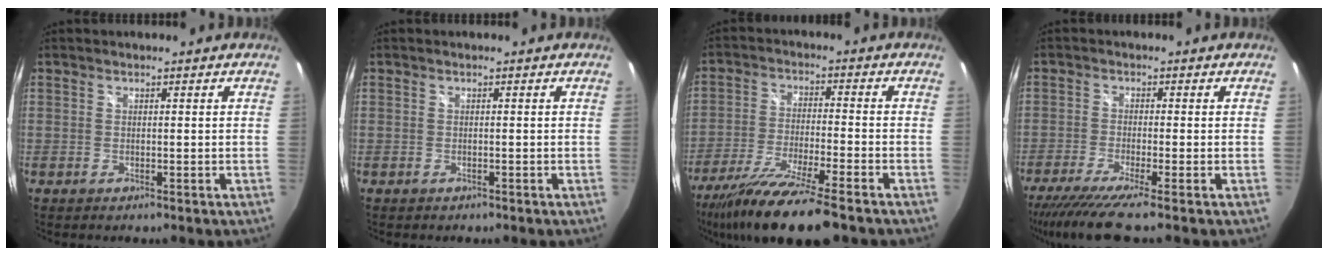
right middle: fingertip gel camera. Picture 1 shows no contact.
{"total": 0.5, "force": [-0.4, 0.3, 0.0], "torque": [-0.002, -0.003, -0.006]}
{"total": 16.0, "force": [-12.4, 1.2, 10.0], "torque": [-0.202, -0.043, -0.217]}
{"total": 8.2, "force": [-6.6, -0.9, 4.9], "torque": [-0.112, -0.036, -0.116]}